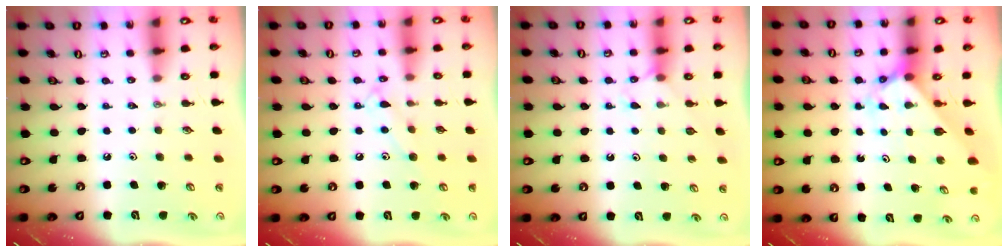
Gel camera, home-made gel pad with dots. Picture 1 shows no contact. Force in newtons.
{"total": 9.4, "press": 9.3, "slide": 0.7}
{"total": 4.5, "press": 4.4, "slide": 0.6}
{"total": 2.1, "press": 2.1, "slide": 0.1}